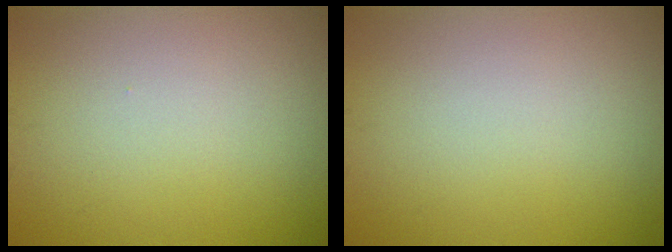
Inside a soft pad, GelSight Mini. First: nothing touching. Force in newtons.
{"total": 0.0}